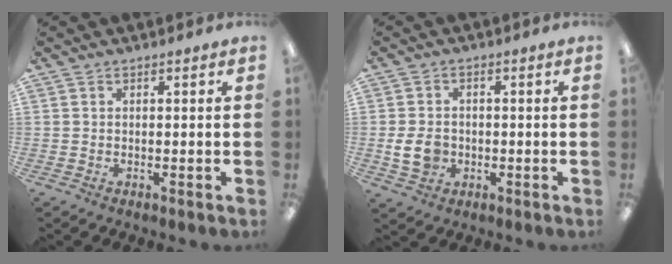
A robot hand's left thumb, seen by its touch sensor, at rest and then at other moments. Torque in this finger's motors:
{"motor_torque": [-0.21, 0.39, 0.24, -0.21, 0.03]}